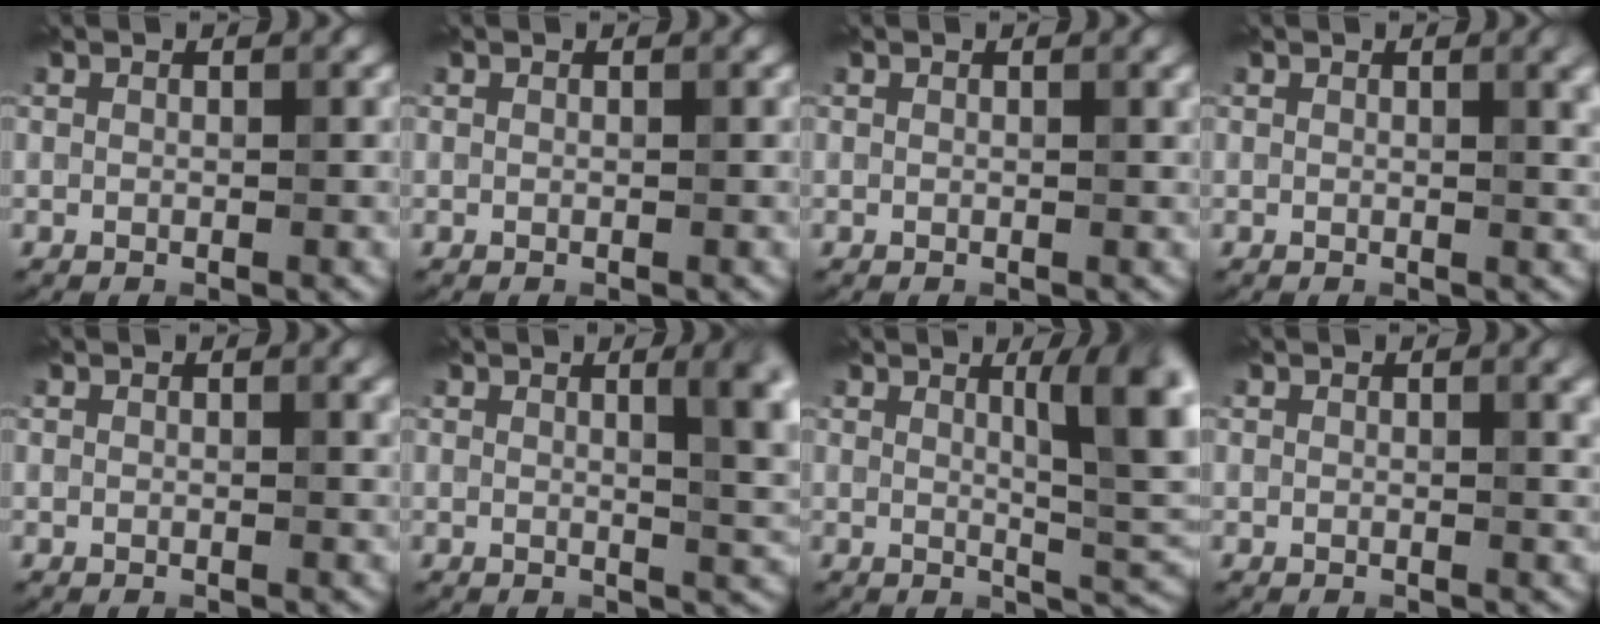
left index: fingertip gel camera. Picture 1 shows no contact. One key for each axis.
{"total": 0.0}
{"total": 1.0, "fx": 0.6, "fy": 0.2, "fz": 0.7, "tx": -0.014, "ty": 0.001, "tz": 0.012}
{"total": 2.9, "fx": 1.2, "fy": 0.8, "fz": 2.5, "tx": -0.036, "ty": 0.003, "tz": 0.018}
{"total": 1.3, "fx": 0.8, "fy": 0.2, "fz": 1.0, "tx": -0.016, "ty": 0.000, "tz": 0.014}
{"total": 5.4, "fx": 1.5, "fy": 1.5, "fz": 4.9, "tx": -0.056, "ty": 0.003, "tz": 0.023}
{"total": 7.4, "fx": 2.2, "fy": 1.7, "fz": 6.9, "tx": -0.088, "ty": 0.003, "tz": 0.037}
{"total": 2.0, "fx": 1.0, "fy": 0.5, "fz": 1.7, "tx": -0.026, "ty": 0.001, "tz": 0.017}